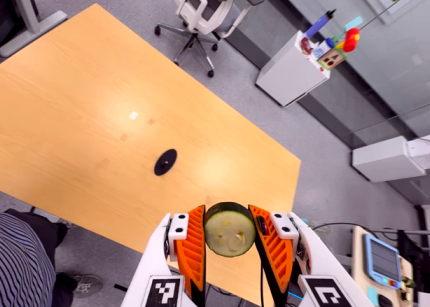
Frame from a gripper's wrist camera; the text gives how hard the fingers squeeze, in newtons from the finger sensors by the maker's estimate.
{"total": 9.7, "left": 9.0, "right": 10.4}